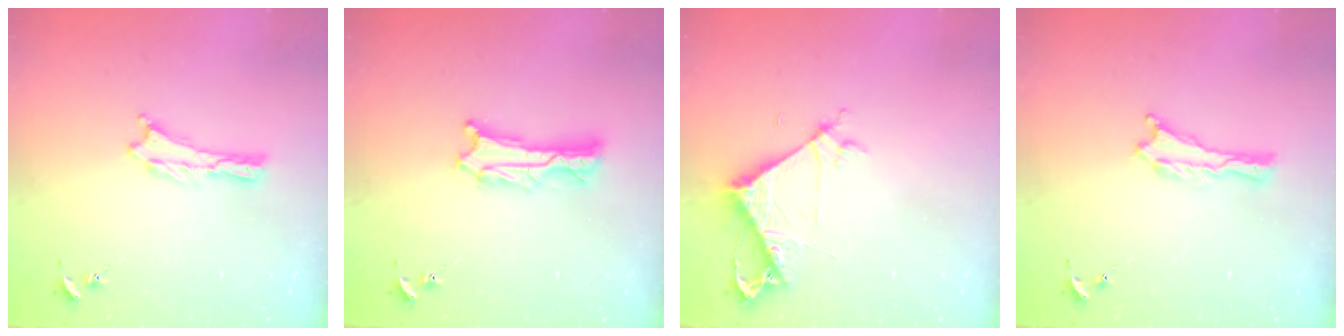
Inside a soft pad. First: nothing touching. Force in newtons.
{"total": 2.2, "press": 2.2, "slide": 0.2}
{"total": 6.1, "press": 6.0, "slide": 0.5}
{"total": 0.0}